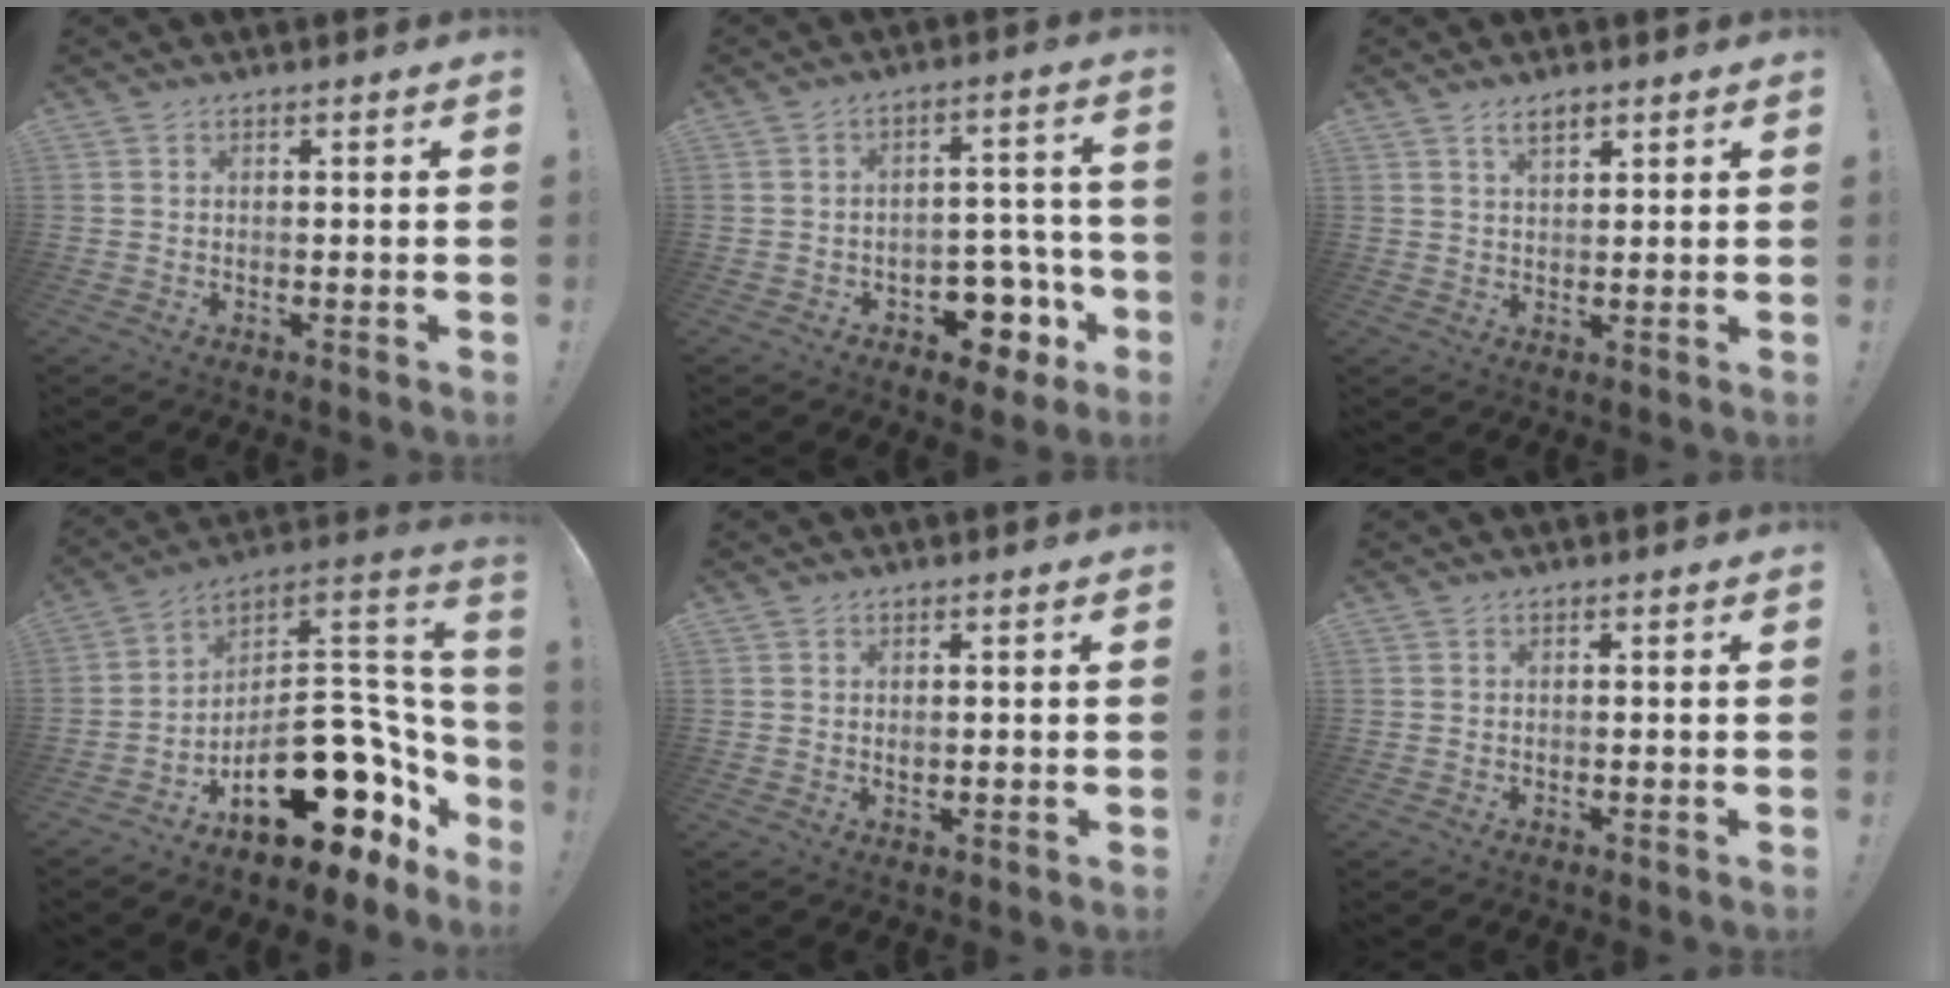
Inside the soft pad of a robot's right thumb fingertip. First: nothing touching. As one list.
[{"total": 10.1, "force": [-5.4, 6.7, 5.4], "torque": [-0.043, 0.046, -0.084]}, {"total": 3.7, "force": [2.4, 1.6, 2.3], "torque": [-0.027, -0.013, 0.040]}, {"total": 23.7, "force": [-8.1, 13.6, 17.6], "torque": [-0.231, 0.037, -0.104]}, {"total": 0.9, "force": [0.4, 0.7, 0.4], "torque": [0.008, -0.005, 0.004]}, {"total": 0.0}]